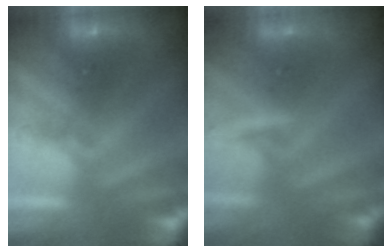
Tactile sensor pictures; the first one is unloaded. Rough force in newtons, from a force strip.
{"total": 2.8}